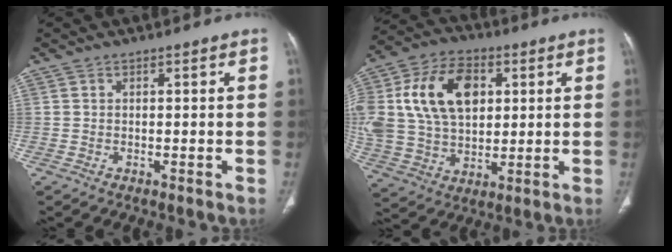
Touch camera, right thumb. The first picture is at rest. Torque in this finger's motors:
{"motor_torque": [1.82, 2.08, 0.96, -0.06, 0.59]}